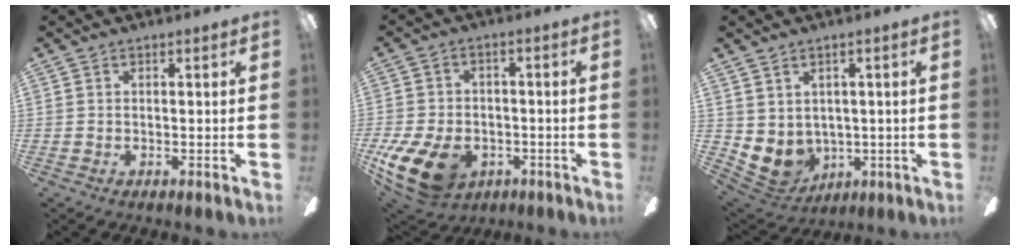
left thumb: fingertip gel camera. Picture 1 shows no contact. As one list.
[{"total": 14.5, "force": [-6.4, 9.0, 9.4], "torque": [-0.200, 0.037, -0.107]}, {"total": 5.2, "force": [0.7, 4.8, 1.9], "torque": [-0.067, -0.017, 0.013]}]